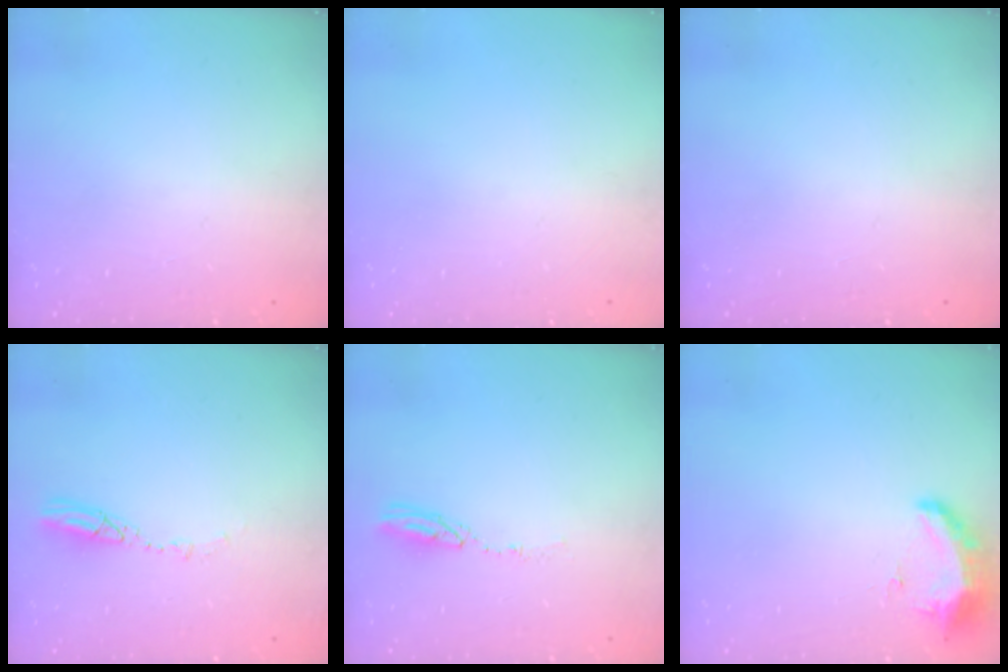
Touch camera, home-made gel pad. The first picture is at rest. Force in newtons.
{"total": 0.0}
{"total": 0.0}
{"total": 5.5, "press": 5.4, "slide": 0.5}
{"total": 3.8, "press": 3.8, "slide": 0.1}
{"total": 9.6, "press": 9.0, "slide": 3.4}